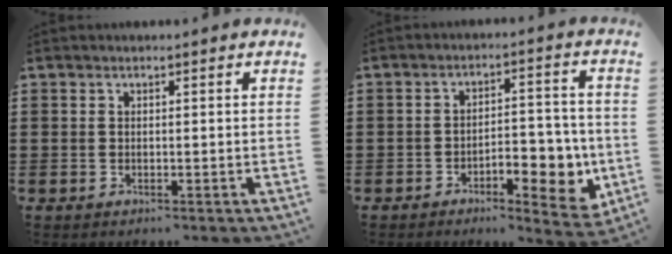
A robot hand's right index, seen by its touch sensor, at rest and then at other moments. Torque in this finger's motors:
{"motor_torque": [0.18, -0.04, 0.56, 0.07]}